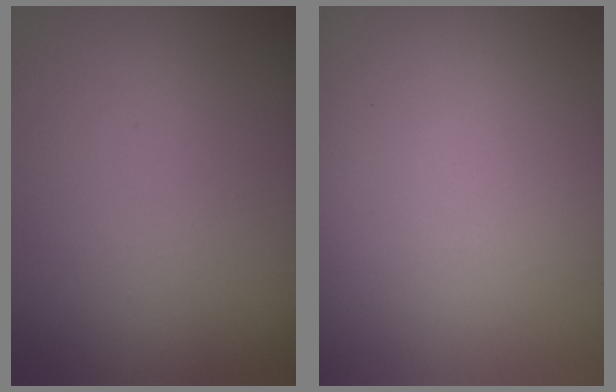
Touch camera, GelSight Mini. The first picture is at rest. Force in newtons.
{"total": 0.0}